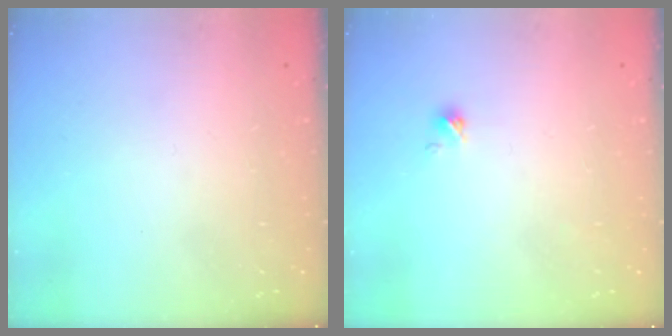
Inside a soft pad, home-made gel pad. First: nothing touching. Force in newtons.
{"total": 0.0}